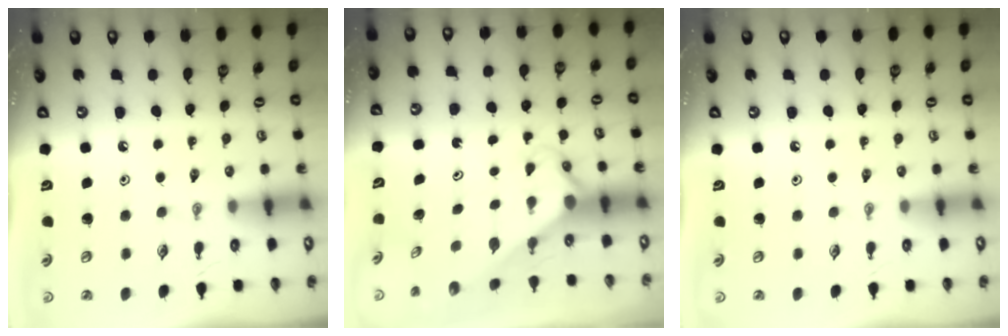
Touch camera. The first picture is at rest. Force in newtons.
{"total": 2.7, "press": 2.7, "slide": 0.2}
{"total": 0.0}